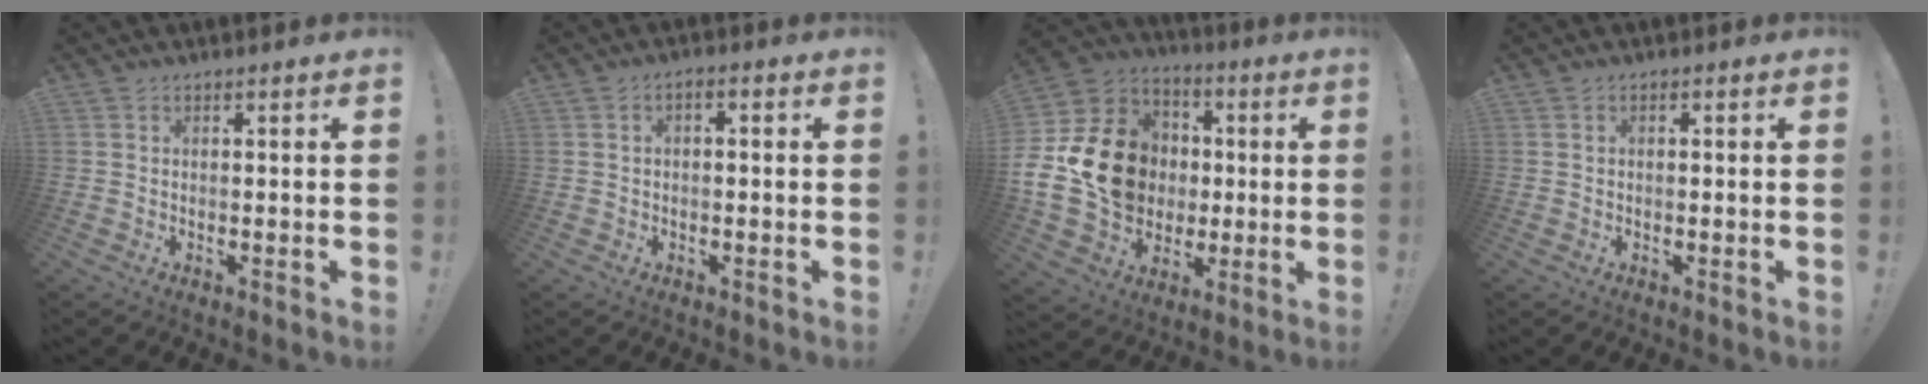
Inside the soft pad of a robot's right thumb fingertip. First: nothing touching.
{"total": 2.0, "force": [-1.1, 0.9, 1.4], "torque": [-0.022, 0.010, -0.020]}
{"total": 20.4, "force": [0.2, 17.2, 11.1], "torque": [-0.167, 0.011, 0.033]}
{"total": 0.7, "force": [-0.2, 0.4, 0.5], "torque": [-0.007, 0.003, -0.005]}